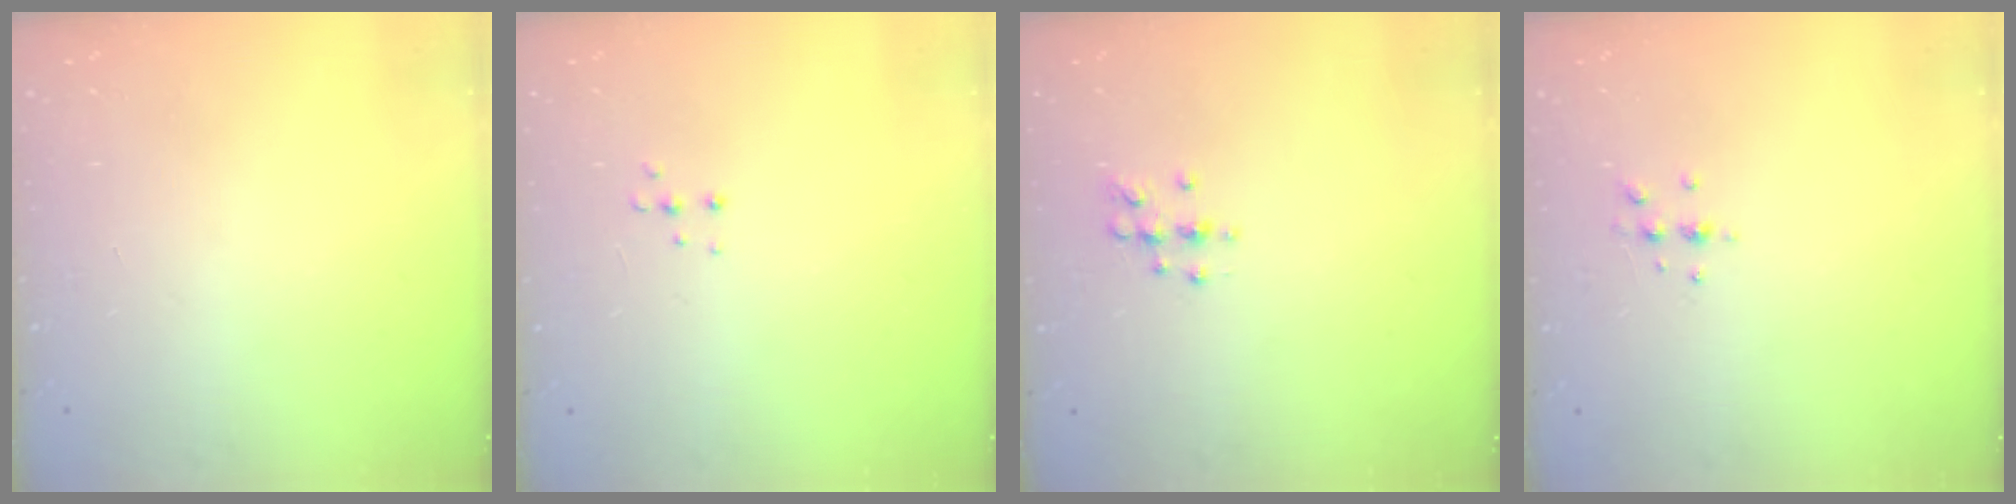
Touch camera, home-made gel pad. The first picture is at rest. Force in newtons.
{"total": 4.0, "press": 3.9, "slide": 0.8}
{"total": 7.3, "press": 7.2, "slide": 1.2}
{"total": 5.2, "press": 5.1, "slide": 0.9}